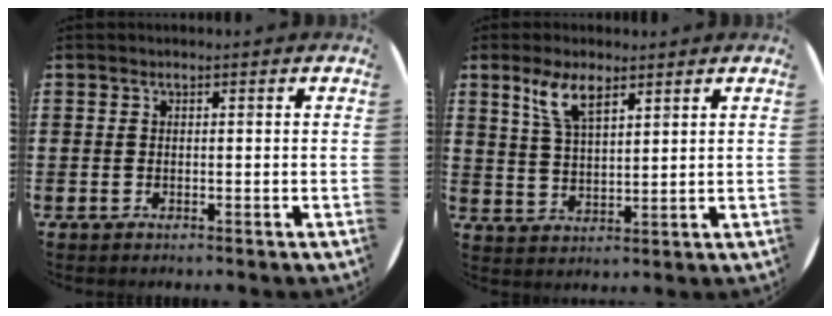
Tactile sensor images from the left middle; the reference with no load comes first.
{"total": 5.5, "force": [3.8, 1.8, 3.5], "torque": [-0.079, 0.003, 0.068]}